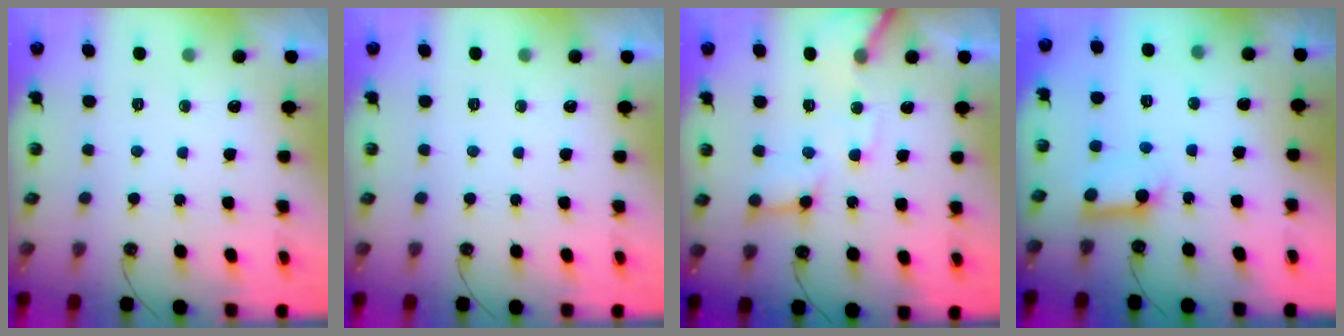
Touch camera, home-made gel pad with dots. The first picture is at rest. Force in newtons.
{"total": 0.0}
{"total": 11.0, "press": 10.9, "slide": 1.7}
{"total": 8.5, "press": 8.5, "slide": 0.8}